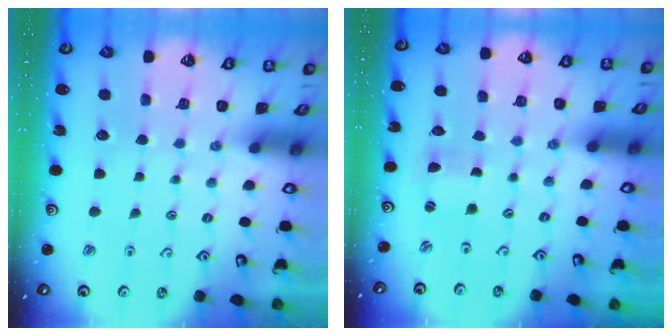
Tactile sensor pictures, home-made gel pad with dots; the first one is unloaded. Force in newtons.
{"total": 0.8, "press": 0.8, "slide": 0.2}